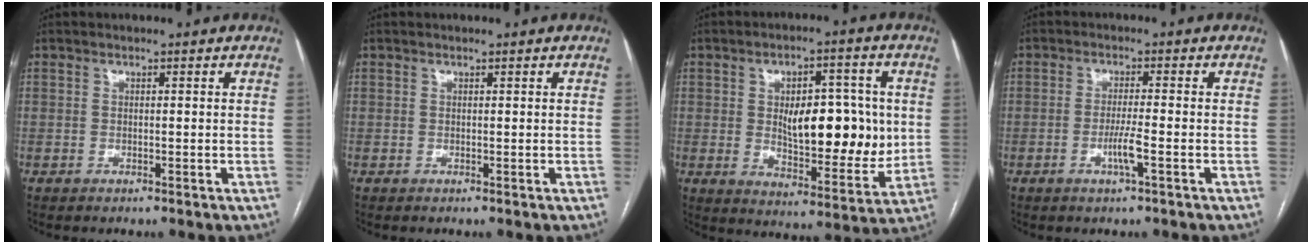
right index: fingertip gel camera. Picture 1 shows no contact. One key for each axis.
{"total": 0.0}
{"total": 14.4, "fx": 1.1, "fy": 6.2, "fz": 12.9, "tx": -0.189, "ty": 0.001, "tz": 0.027}
{"total": 3.6, "fx": -1.4, "fy": -0.3, "fz": 3.3, "tx": -0.065, "ty": -0.006, "tz": -0.027}